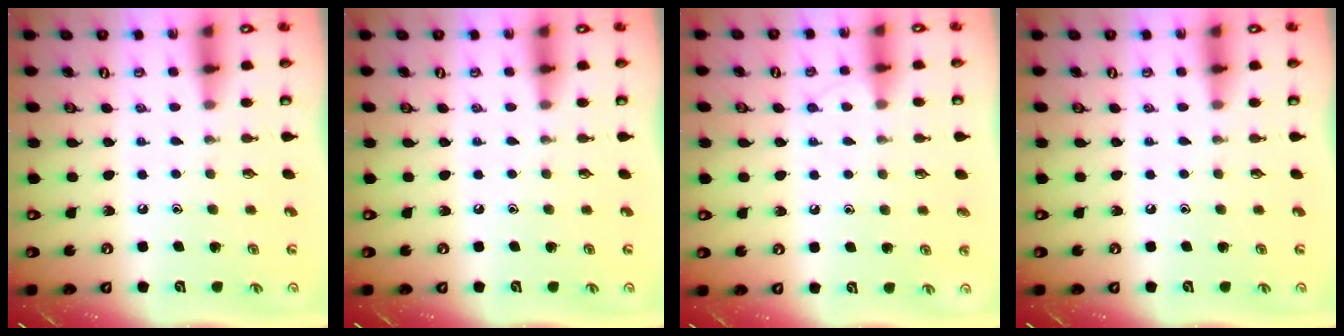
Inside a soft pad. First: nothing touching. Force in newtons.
{"total": 0.0}
{"total": 5.0, "press": 4.9, "slide": 0.6}
{"total": 0.0}